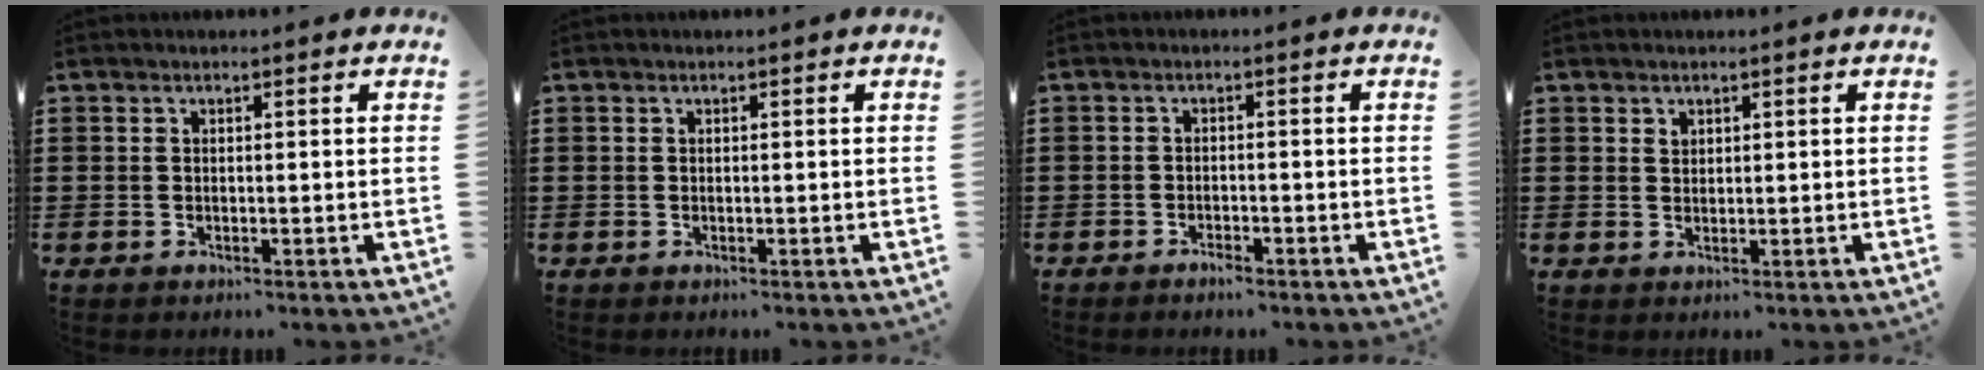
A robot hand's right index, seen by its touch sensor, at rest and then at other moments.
{"total": 0.0}
{"total": 1.3, "force": [-1.2, 0.3, 0.5], "torque": [-0.014, -0.003, -0.022]}
{"total": 1.1, "force": [0.8, 0.7, 0.2], "torque": [-0.006, 0.003, 0.015]}